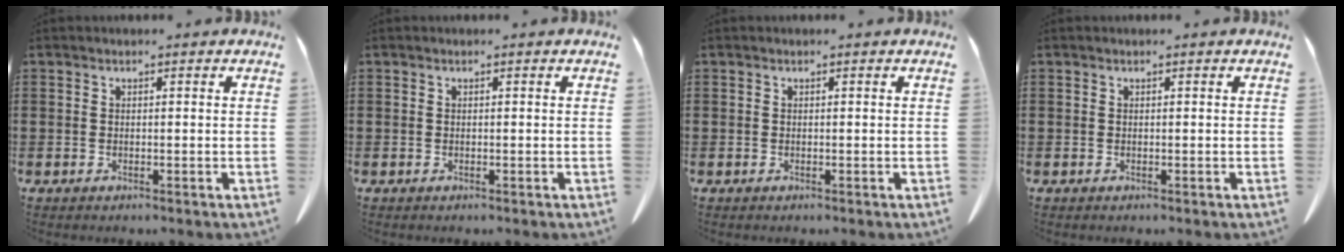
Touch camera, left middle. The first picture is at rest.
{"total": 0.0}
{"total": 0.0}
{"total": 0.0}